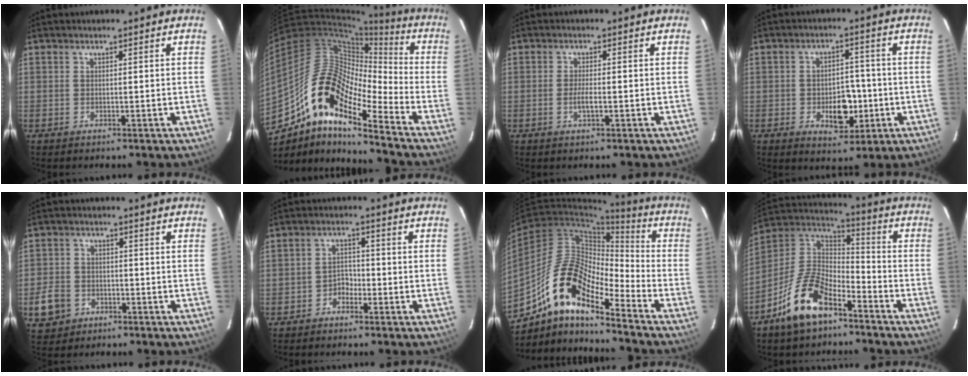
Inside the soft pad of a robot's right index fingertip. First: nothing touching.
{"total": 18.2, "force": [-11.4, 5.1, 13.2], "torque": [-0.219, -0.004, -0.234]}
{"total": 2.3, "force": [-0.8, 0.4, 2.2], "torque": [-0.043, -0.004, -0.015]}
{"total": 7.9, "force": [-2.2, 5.0, 5.7], "torque": [-0.100, 0.006, -0.019]}
{"total": 6.9, "force": [-3.1, 5.7, 2.4], "torque": [-0.072, 0.012, -0.050]}
{"total": 2.9, "force": [-2.0, 1.9, 1.0], "torque": [-0.023, 0.010, -0.032]}
{"total": 16.0, "force": [-10.9, 4.6, 10.8], "torque": [-0.187, 0.004, -0.218]}
{"total": 15.5, "force": [-9.7, 7.1, 9.8], "torque": [-0.212, 0.010, -0.182]}